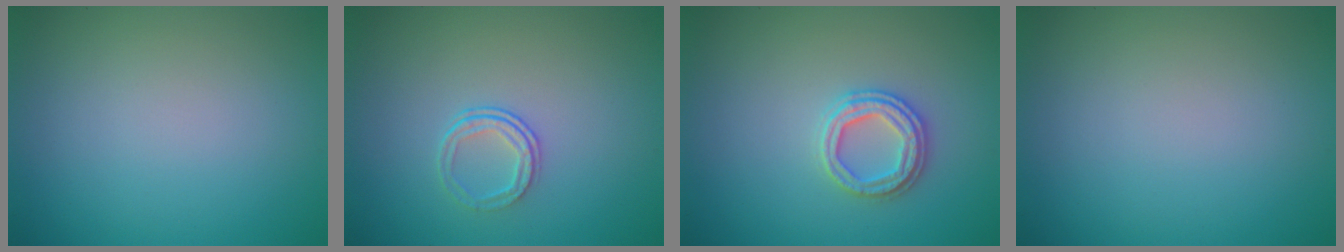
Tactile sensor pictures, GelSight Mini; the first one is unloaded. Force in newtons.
{"total": 1.7, "press": 1.1, "slide": 1.4}
{"total": 2.6, "press": 2.5, "slide": 0.3}
{"total": 0.0}